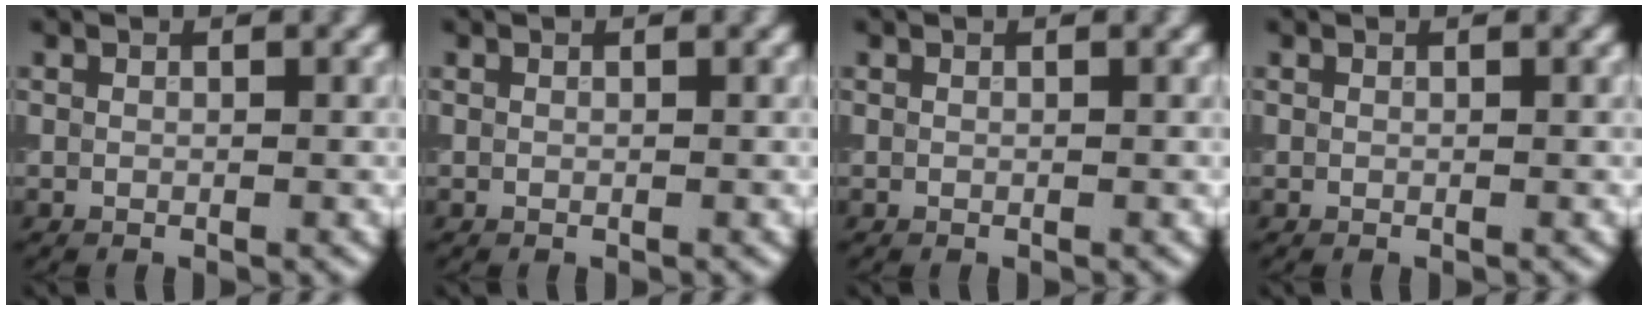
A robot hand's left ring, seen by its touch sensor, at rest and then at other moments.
{"total": 0.0}
{"total": 0.0}
{"total": 0.0}